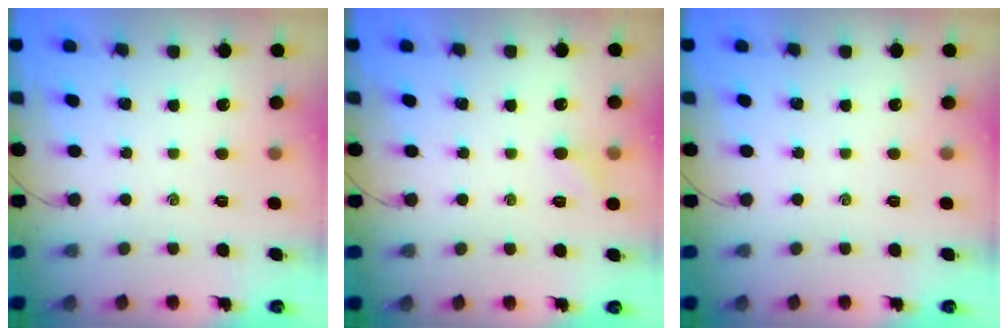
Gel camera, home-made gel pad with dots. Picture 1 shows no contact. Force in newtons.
{"total": 4.5, "press": 4.2, "slide": 1.4}
{"total": 0.0}